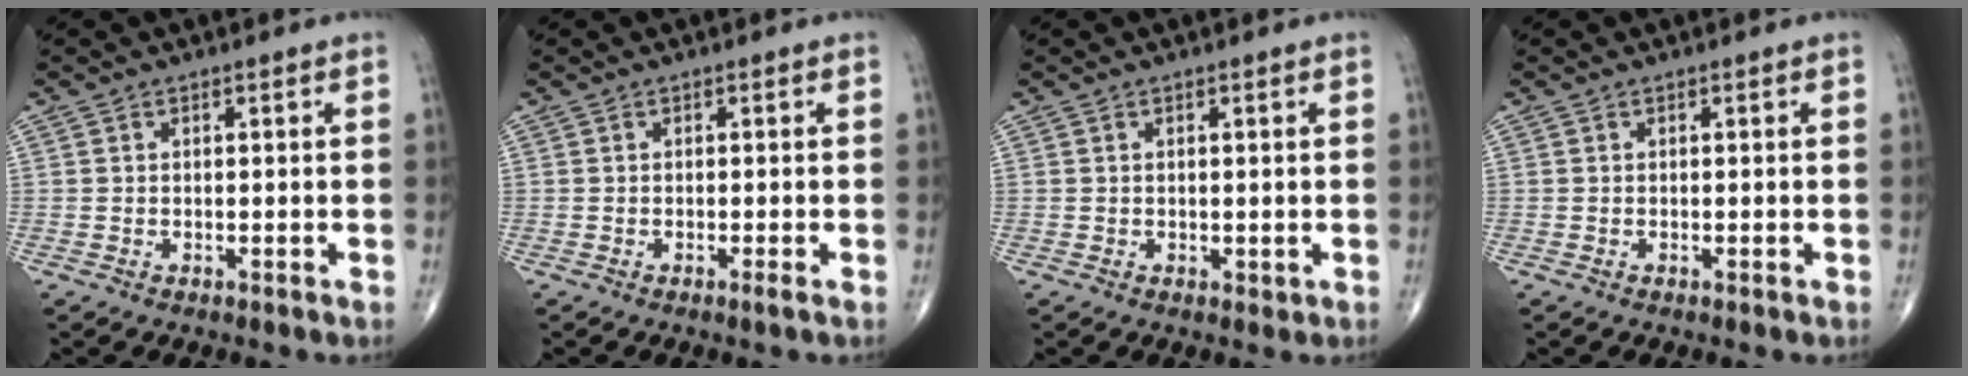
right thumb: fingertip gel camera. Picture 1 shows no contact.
{"total": 0.7, "force": [-0.4, -0.1, 0.6], "torque": [-0.014, -0.002, -0.007]}
{"total": 0.7, "force": [0.4, 0.4, 0.5], "torque": [-0.003, -0.005, 0.007]}
{"total": 0.0}